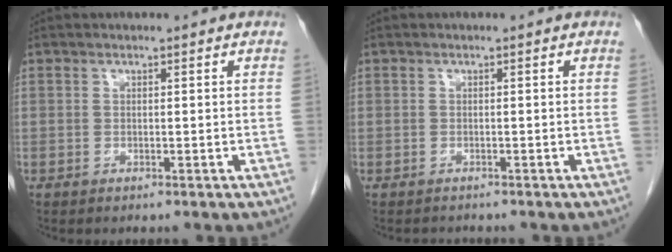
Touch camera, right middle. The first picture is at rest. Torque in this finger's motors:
{"motor_torque": [-1.44, 0.20, -0.80, -0.12]}